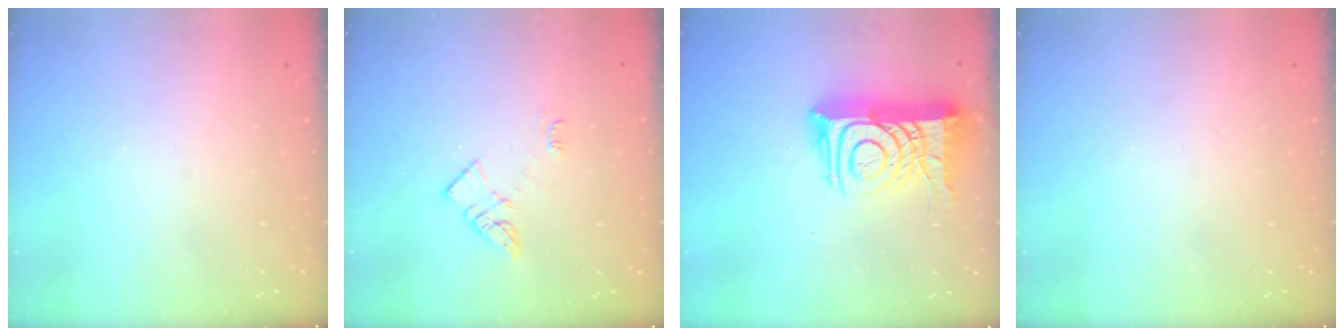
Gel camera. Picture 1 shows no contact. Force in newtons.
{"total": 7.5, "press": 7.5, "slide": 0.6}
{"total": 18.1, "press": 18.0, "slide": 1.4}
{"total": 0.0}